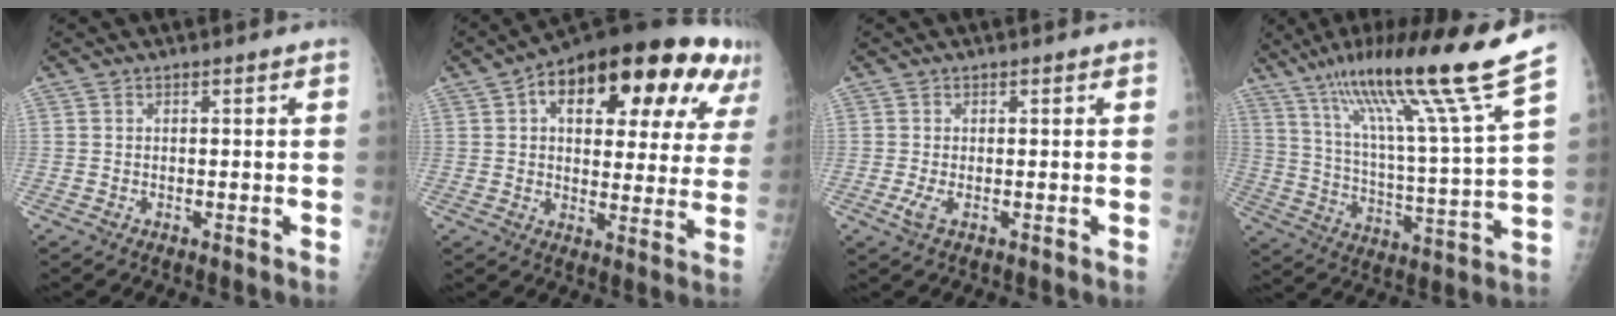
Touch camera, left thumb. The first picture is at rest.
{"total": 26.2, "force": [11.6, 12.1, 20.2], "torque": [-0.249, 0.022, 0.159]}
{"total": 2.0, "force": [-0.4, 0.6, 1.8], "torque": [-0.047, -0.007, -0.008]}
{"total": 22.1, "force": [15.9, -0.8, 15.4], "torque": [-0.233, -0.082, 0.263]}